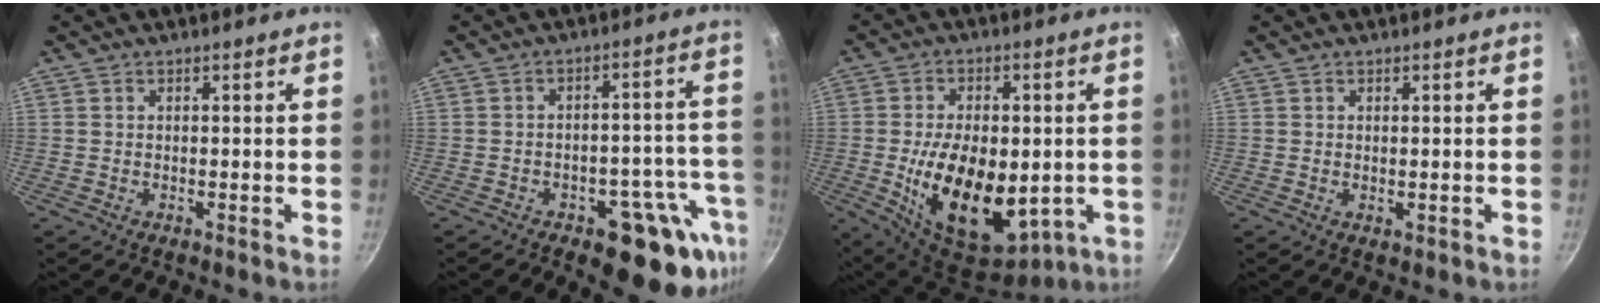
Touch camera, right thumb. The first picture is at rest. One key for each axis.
{"total": 15.1, "fx": -7.6, "fy": 7.4, "fz": 10.8, "tx": -0.072, "ty": 0.044, "tz": -0.094}
{"total": 20.5, "fx": -3.0, "fy": 12.1, "fz": 16.3, "tx": -0.259, "ty": -0.008, "tz": -0.026}
{"total": 0.6, "fx": 0.2, "fy": 0.3, "fz": 0.5, "tx": -0.005, "ty": -0.006, "tz": 0.002}